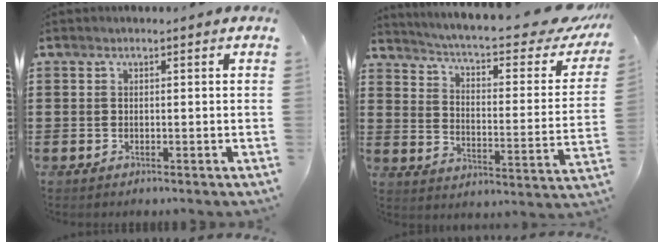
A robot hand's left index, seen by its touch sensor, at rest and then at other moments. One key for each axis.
{"total": 5.8, "fx": 4.9, "fy": -0.2, "fz": 3.0, "tx": -0.080, "ty": -0.044, "tz": 0.080}